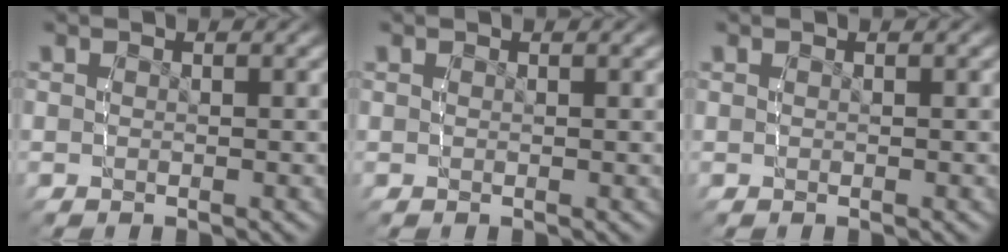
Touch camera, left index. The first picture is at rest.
{"total": 0.0}
{"total": 0.0}